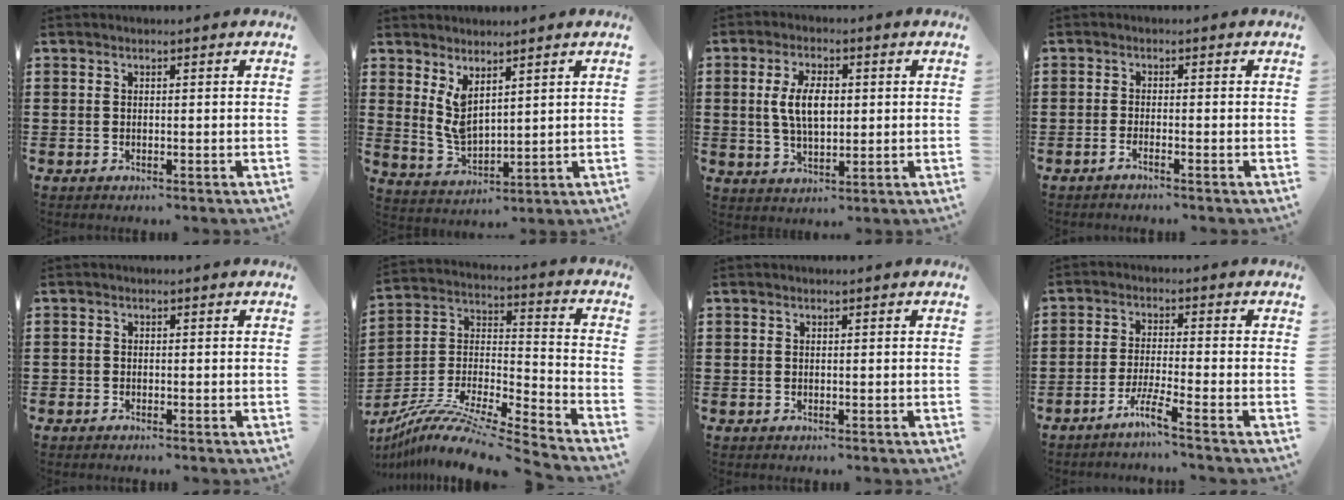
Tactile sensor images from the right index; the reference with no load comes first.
{"total": 4.6, "force": [2.7, 2.0, 3.1], "torque": [-0.077, -0.010, 0.049]}
{"total": 6.5, "force": [0.7, 3.1, 5.7], "torque": [-0.112, 0.005, 0.006]}
{"total": 1.2, "force": [-1.0, -0.3, 0.6], "torque": [-0.010, -0.004, -0.019]}
{"total": 0.6, "force": [-0.6, 0.2, 0.0], "torque": [-0.001, 0.001, -0.013]}
{"total": 11.3, "force": [-9.6, 0.7, 5.8], "torque": [-0.115, 0.002, -0.193]}
{"total": 0.0}
{"total": 4.4, "force": [-3.5, -0.5, 2.7], "torque": [-0.061, -0.011, -0.069]}